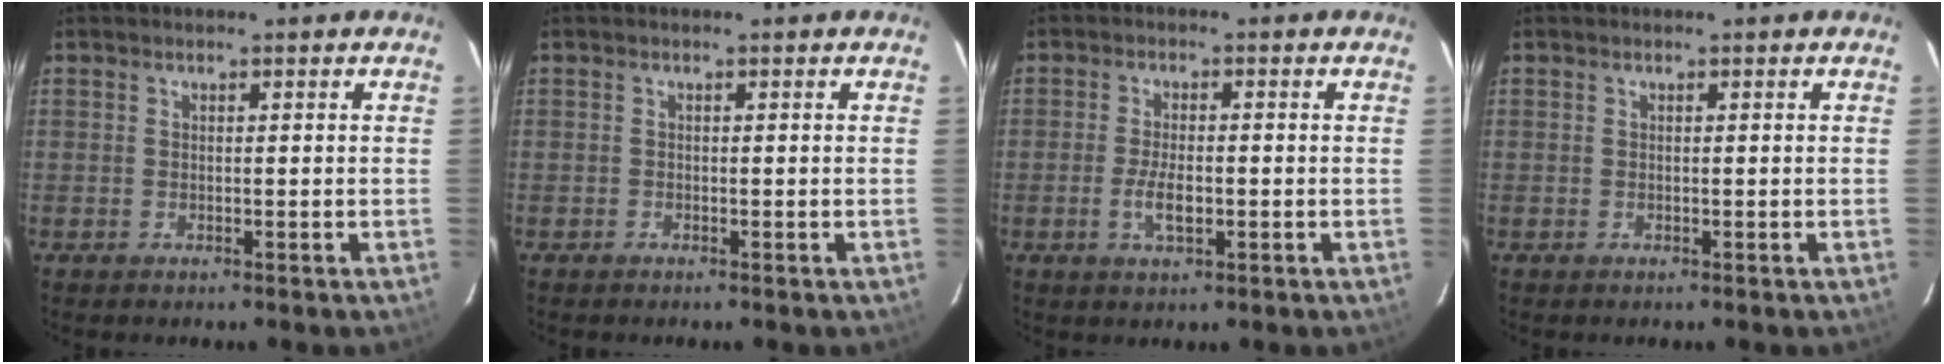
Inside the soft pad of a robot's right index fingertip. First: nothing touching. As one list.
[{"total": 0.0}, {"total": 4.2, "force": [-1.2, 1.4, 3.7], "torque": [-0.076, -0.006, -0.022]}, {"total": 0.0}]